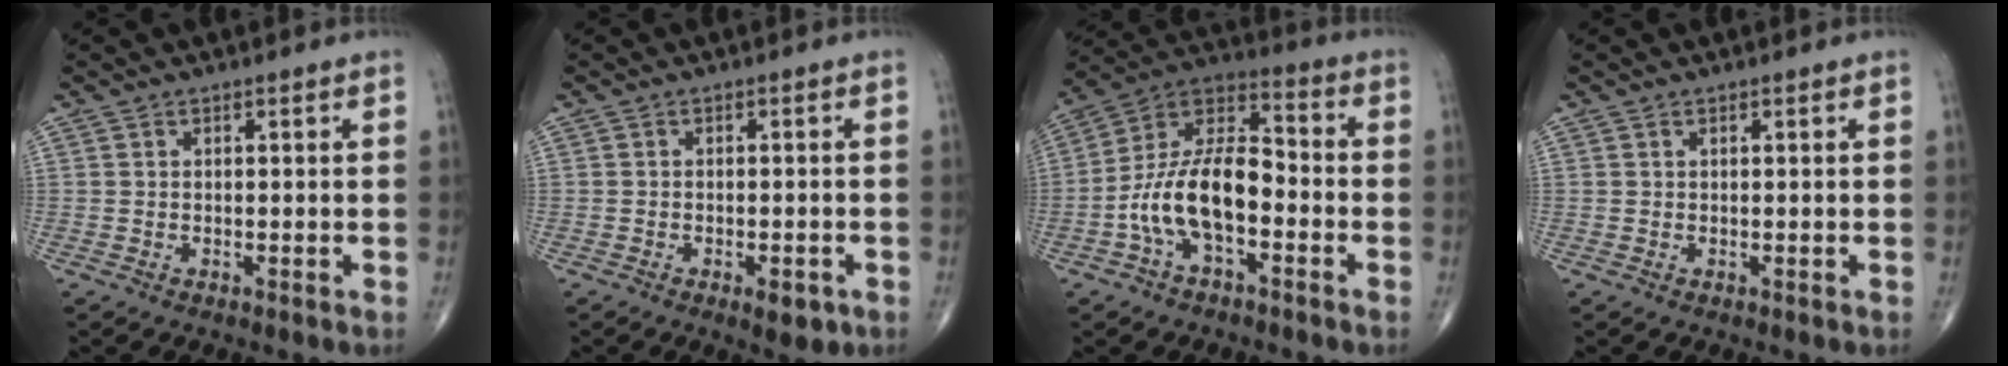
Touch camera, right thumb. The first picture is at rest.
{"total": 1.7, "force": [-0.8, 0.8, 1.3], "torque": [-0.012, 0.000, -0.009]}
{"total": 14.8, "force": [-4.0, 7.4, 12.1], "torque": [-0.221, 0.051, -0.080]}
{"total": 0.0}